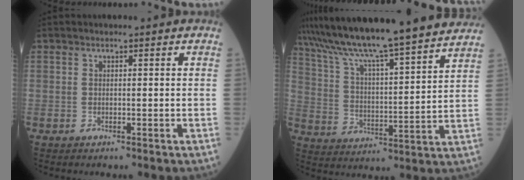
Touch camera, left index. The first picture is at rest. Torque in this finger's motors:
{"motor_torque": [0.56, -0.94, 1.05, 0.21]}